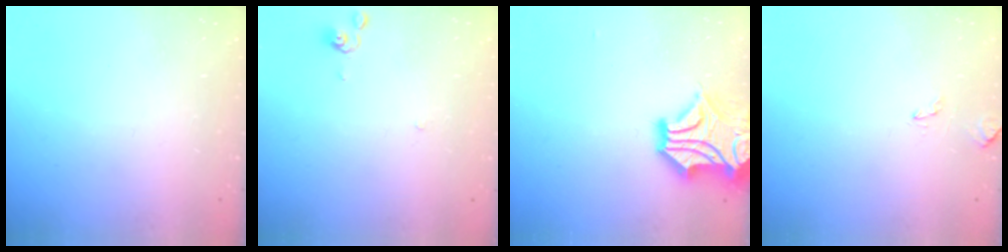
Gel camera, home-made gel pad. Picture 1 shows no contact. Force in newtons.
{"total": 1.0, "press": 1.0, "slide": 0.2}
{"total": 9.0, "press": 8.7, "slide": 2.2}
{"total": 4.9, "press": 4.8, "slide": 0.8}